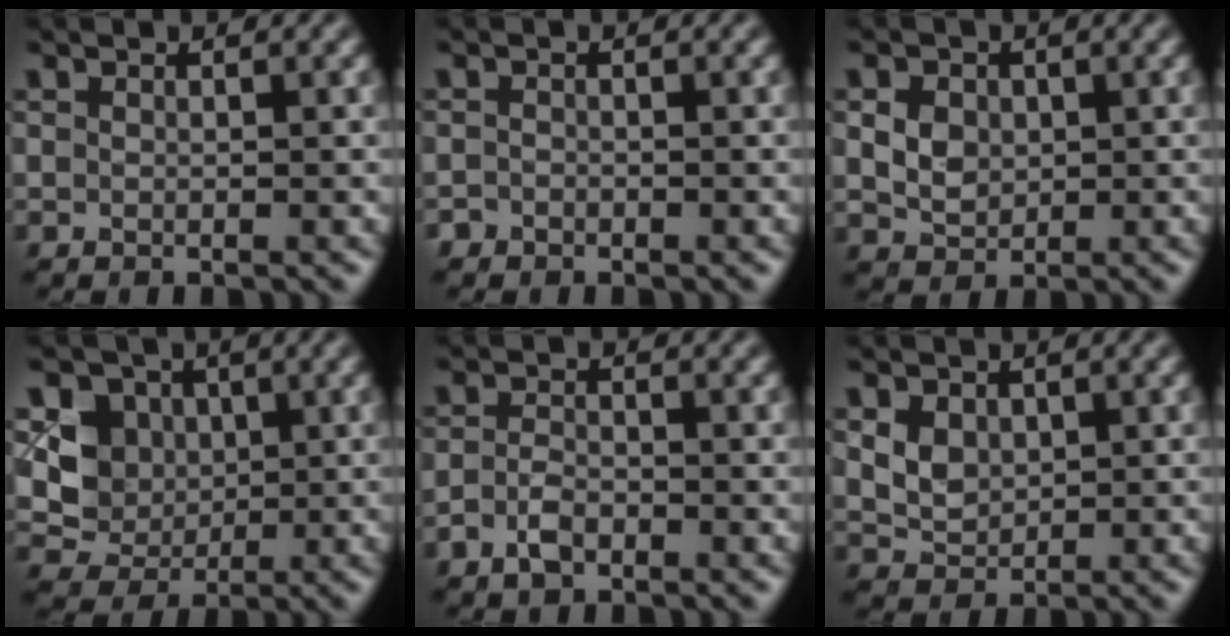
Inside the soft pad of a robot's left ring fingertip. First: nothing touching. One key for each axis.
{"total": 0.7, "fx": -0.5, "fy": 0.5, "fz": 0.0, "tx": 0.004, "ty": -0.002, "tz": -0.009}
{"total": 3.3, "fx": 0.7, "fy": 2.7, "fz": 1.8, "tx": -0.043, "ty": 0.005, "tz": 0.012}
{"total": 4.4, "fx": 0.9, "fy": 3.9, "fz": 1.8, "tx": -0.033, "ty": -0.003, "tz": 0.008}
{"total": 2.1, "fx": -1.1, "fy": 1.1, "fz": 1.4, "tx": -0.027, "ty": 0.001, "tz": -0.025}
{"total": 2.9, "fx": 0.8, "fy": 2.3, "fz": 1.6, "tx": -0.032, "ty": -0.003, "tz": 0.018}